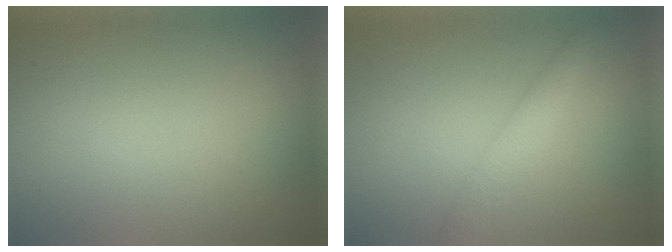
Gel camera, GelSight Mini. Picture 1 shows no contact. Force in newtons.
{"total": 2.2, "press": 2.2, "slide": 0.0}